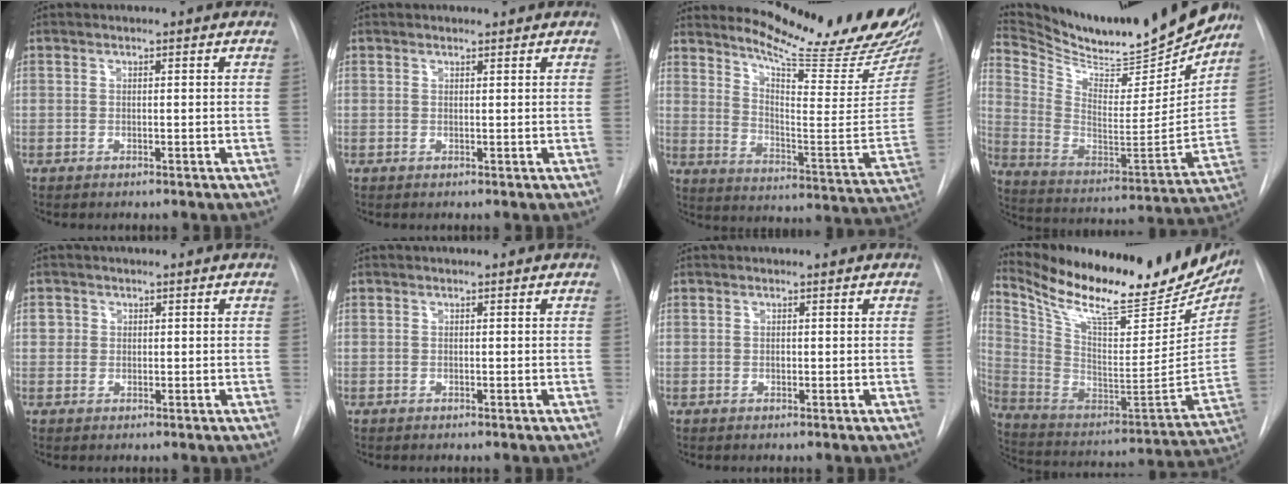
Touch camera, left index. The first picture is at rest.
{"total": 0.9, "force": [0.9, 0.3, 0.2], "torque": [-0.006, 0.008, 0.014]}
{"total": 22.2, "force": [19.8, 1.0, 9.9], "torque": [-0.150, -0.121, 0.262]}
{"total": 25.3, "force": [23.0, 4.3, 9.5], "torque": [-0.171, -0.069, 0.346]}
{"total": 1.7, "force": [0.5, 1.7, 0.2], "torque": [0.011, 0.007, 0.004]}
{"total": 0.0}
{"total": 0.0}
{"total": 27.7, "force": [22.8, 7.7, 13.9], "torque": [-0.238, -0.037, 0.335]}